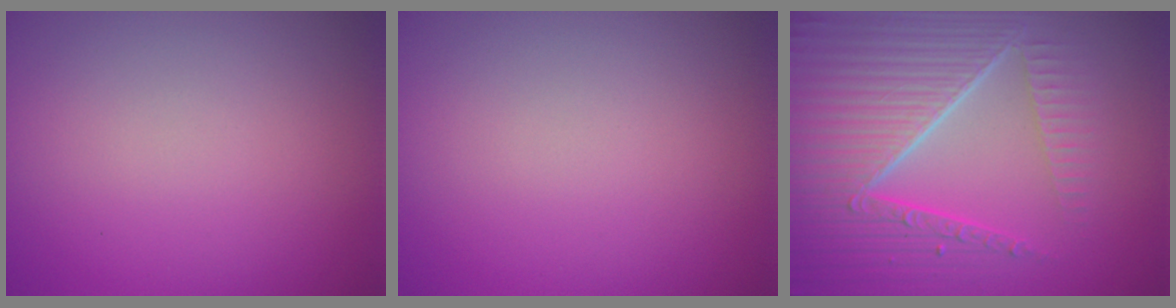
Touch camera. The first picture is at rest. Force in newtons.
{"total": 0.0}
{"total": 9.0, "press": 6.2, "slide": 6.6}